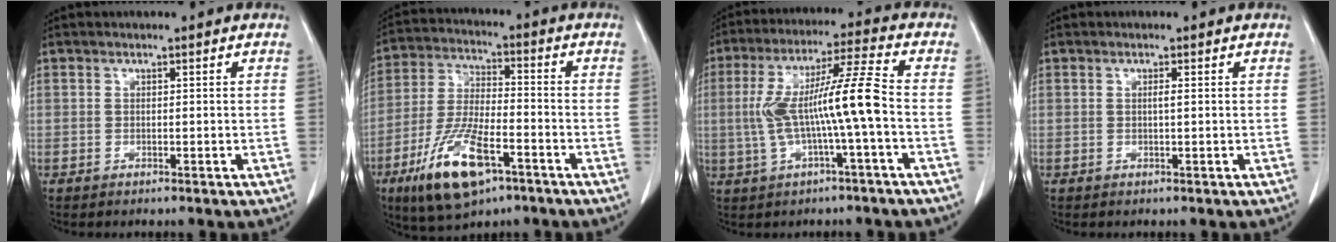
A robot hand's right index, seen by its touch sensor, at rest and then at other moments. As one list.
[{"total": 13.8, "force": [-7.2, 4.3, 10.9], "torque": [-0.225, -0.015, -0.125]}, {"total": 11.4, "force": [-1.2, -0.4, 11.4], "torque": [-0.215, 0.023, -0.023]}, {"total": 0.7, "force": [0.1, -0.1, 0.7], "torque": [-0.013, 0.000, 0.001]}]